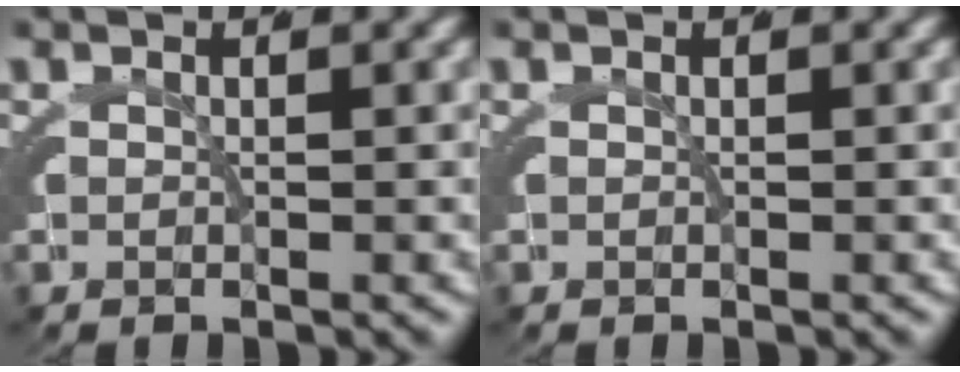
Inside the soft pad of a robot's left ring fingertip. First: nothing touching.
{"total": 0.0}